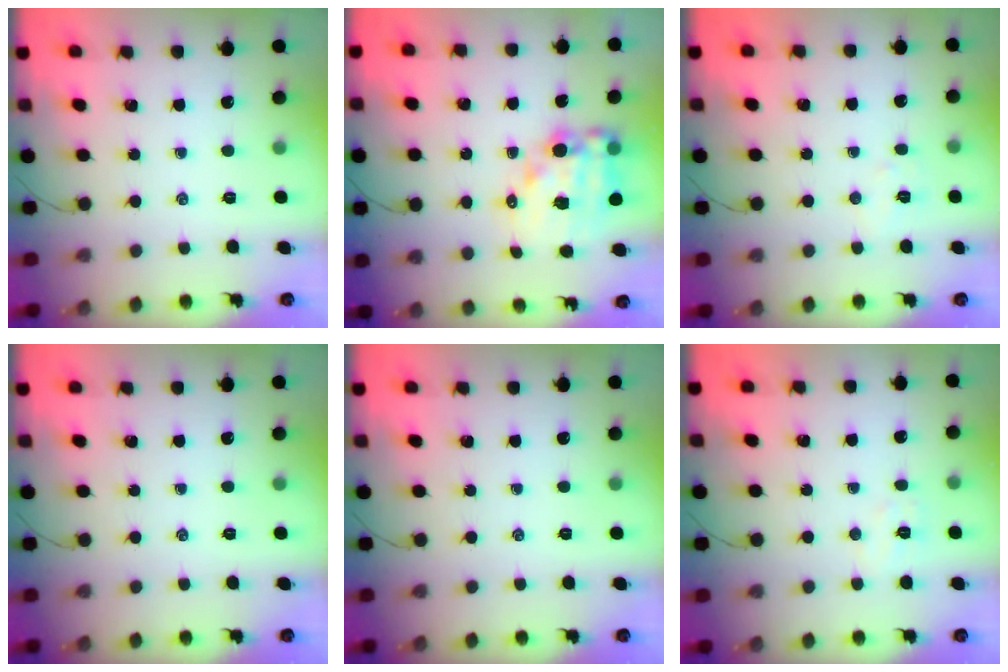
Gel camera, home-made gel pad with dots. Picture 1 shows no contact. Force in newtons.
{"total": 13.8, "press": 13.4, "slide": 3.3}
{"total": 4.8, "press": 4.7, "slide": 0.9}
{"total": 0.0}
{"total": 0.0}
{"total": 5.3, "press": 5.2, "slide": 1.1}